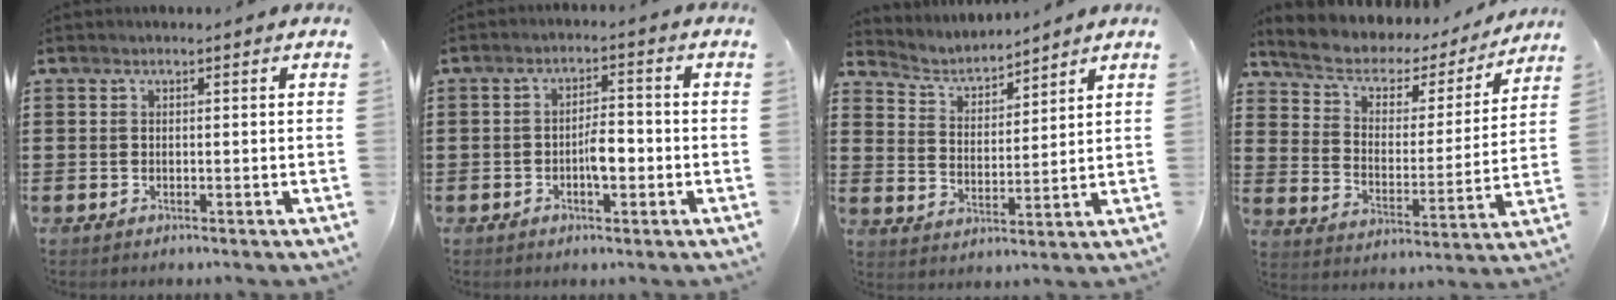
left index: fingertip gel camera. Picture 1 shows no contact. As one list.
[{"total": 3.9, "force": [-1.1, 1.5, 3.5], "torque": [-0.062, 0.009, -0.021]}, {"total": 4.0, "force": [3.9, 0.8, 0.5], "torque": [-0.031, -0.021, 0.064]}, {"total": 4.7, "force": [2.9, 2.8, 2.3], "torque": [-0.064, -0.016, 0.043]}]